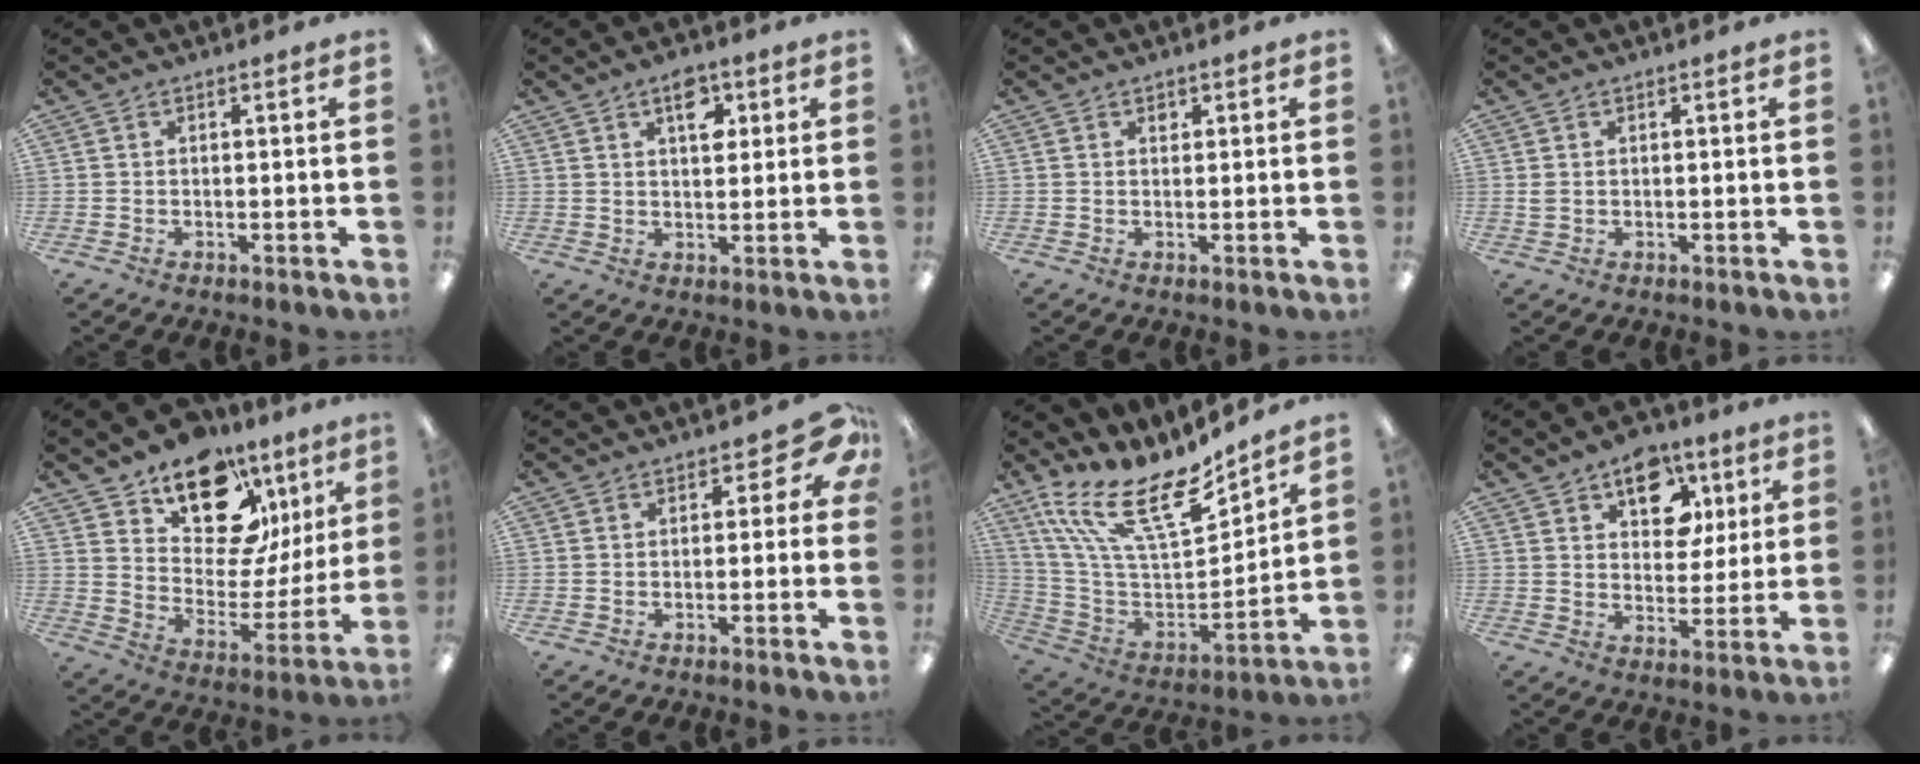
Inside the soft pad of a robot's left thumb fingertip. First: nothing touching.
{"total": 7.1, "force": [3.3, 4.0, 4.8], "torque": [-0.046, -0.013, 0.050]}
{"total": 1.3, "force": [0.9, 0.9, 0.3], "torque": [0.008, -0.004, 0.012]}
{"total": 1.3, "force": [0.4, 1.0, 0.7], "torque": [-0.015, 0.004, 0.007]}
{"total": 17.8, "force": [12.3, 9.9, 8.3], "torque": [-0.126, -0.087, 0.220]}
{"total": 5.3, "force": [1.8, 3.4, 3.6], "torque": [-0.039, -0.010, 0.029]}
{"total": 20.5, "force": [13.9, 7.8, 12.9], "torque": [-0.242, -0.099, 0.246]}
{"total": 12.5, "force": [6.7, 8.7, 6.0], "torque": [-0.072, -0.026, 0.118]}